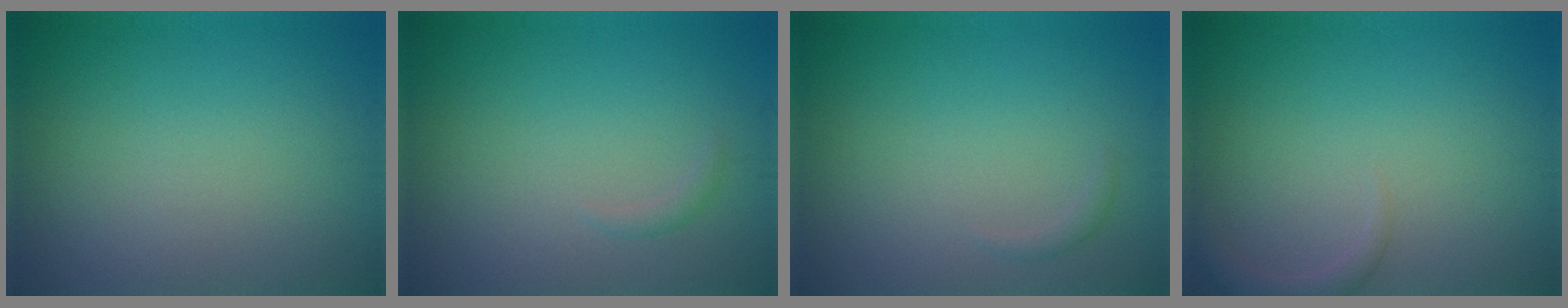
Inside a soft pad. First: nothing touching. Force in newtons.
{"total": 0.7, "press": 0.7, "slide": 0.0}
{"total": 0.6, "press": 0.6, "slide": 0.0}
{"total": 1.5, "press": 1.5, "slide": 0.1}